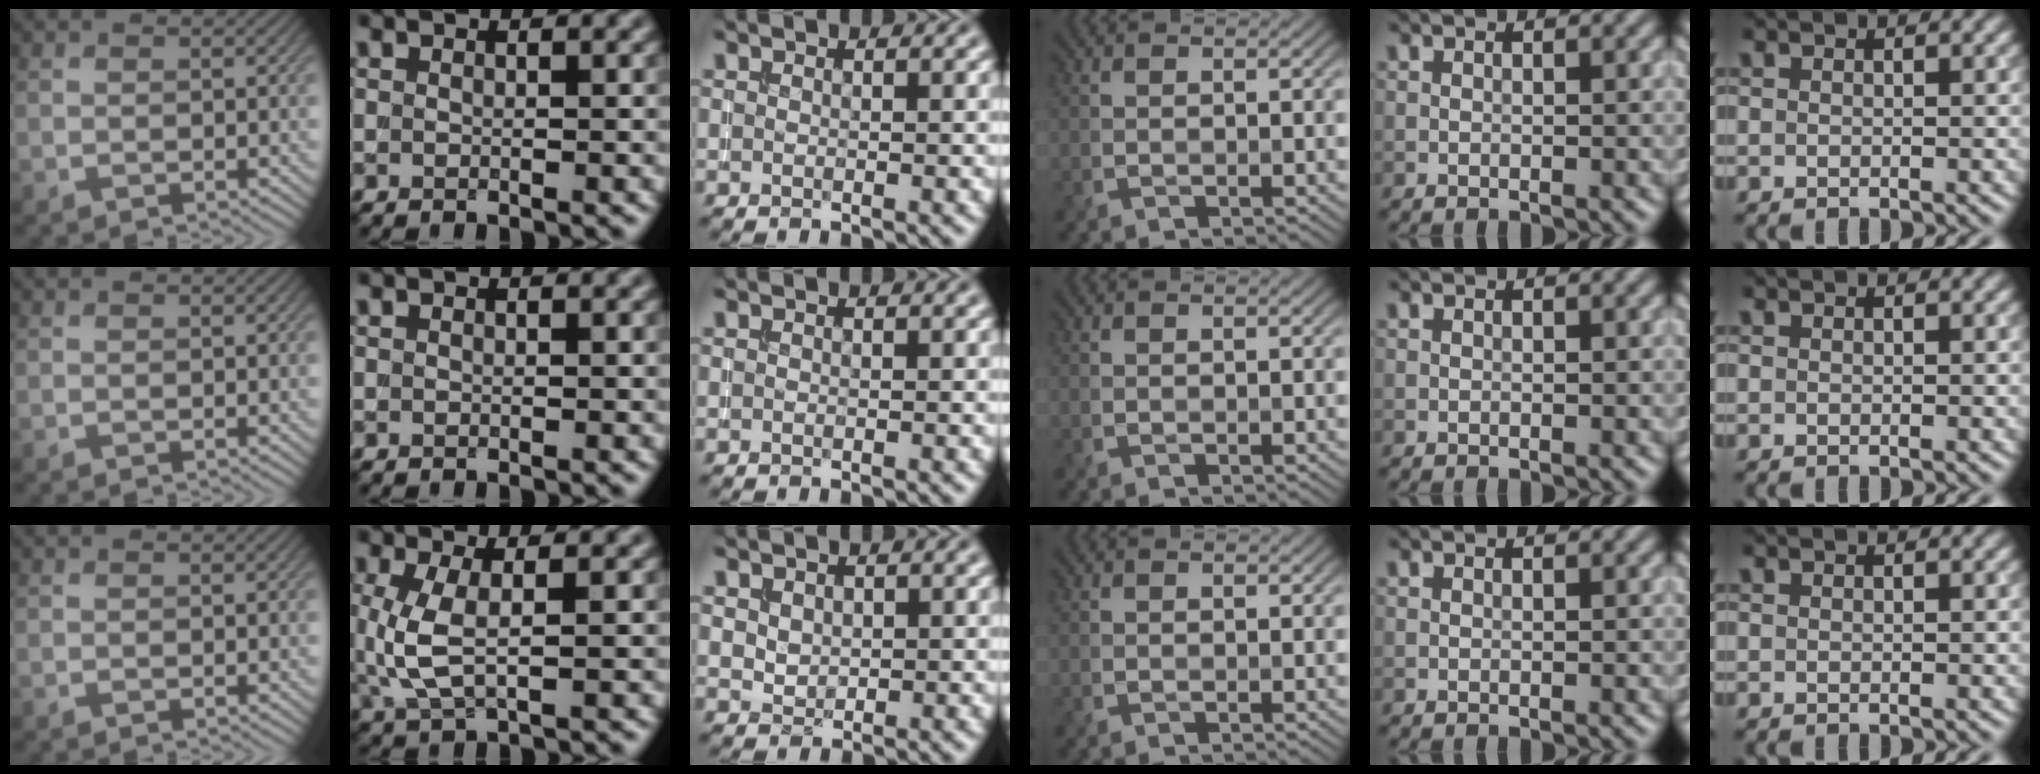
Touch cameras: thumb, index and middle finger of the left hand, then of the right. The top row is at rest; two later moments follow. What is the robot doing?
{"motion": "extract", "object": "drawer"}